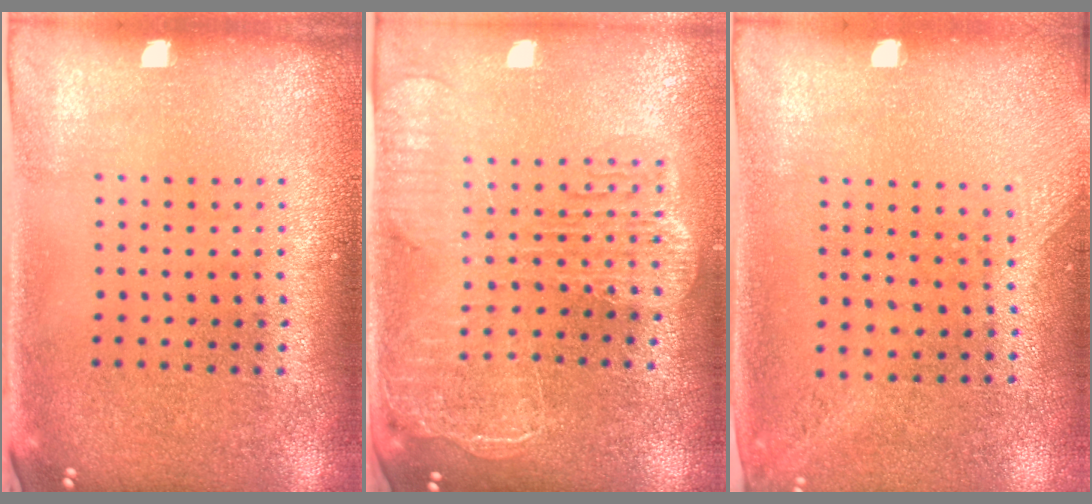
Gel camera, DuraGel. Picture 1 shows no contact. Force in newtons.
{"total": 2.5, "press": 2.2, "slide": 1.2}
{"total": 1.4, "press": 1.1, "slide": 0.9}